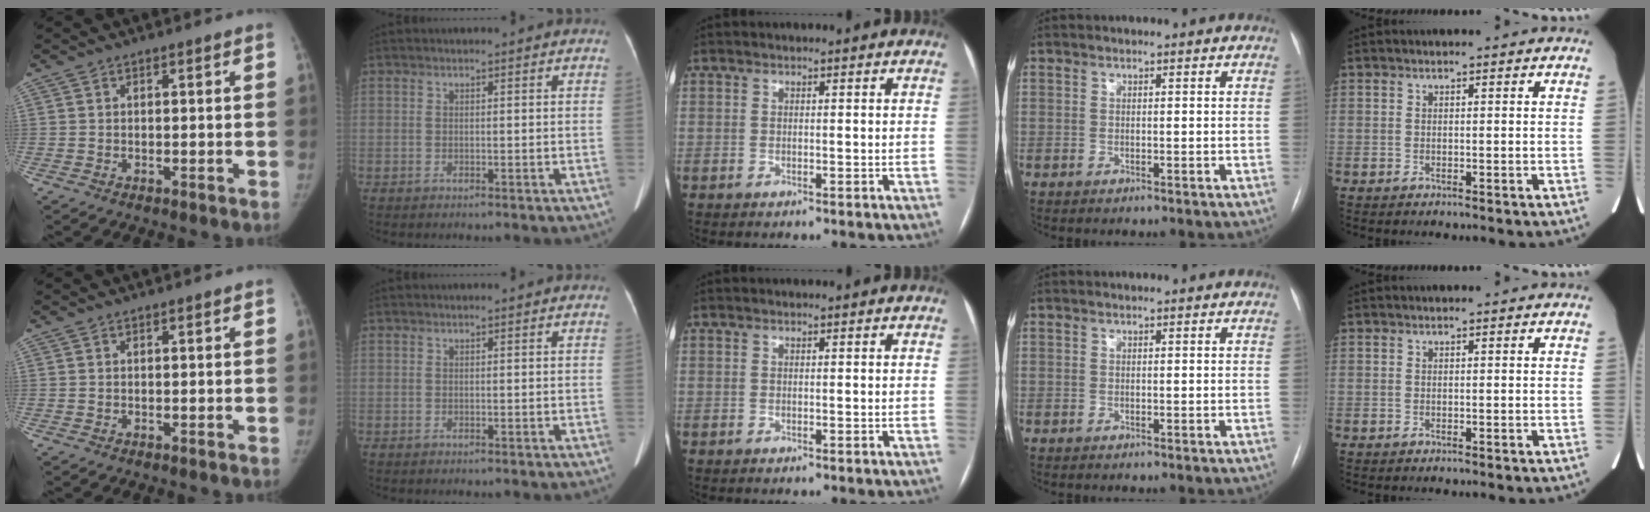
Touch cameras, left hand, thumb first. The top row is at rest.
{}